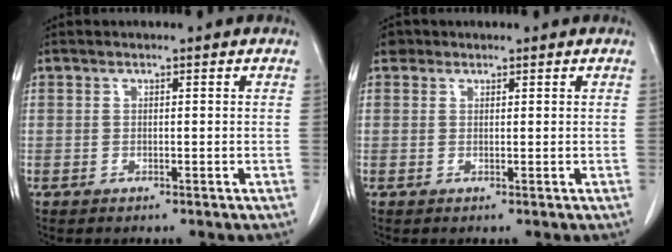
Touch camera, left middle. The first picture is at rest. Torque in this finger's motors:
{"motor_torque": [0.29, -0.23, -0.01, 0.00]}